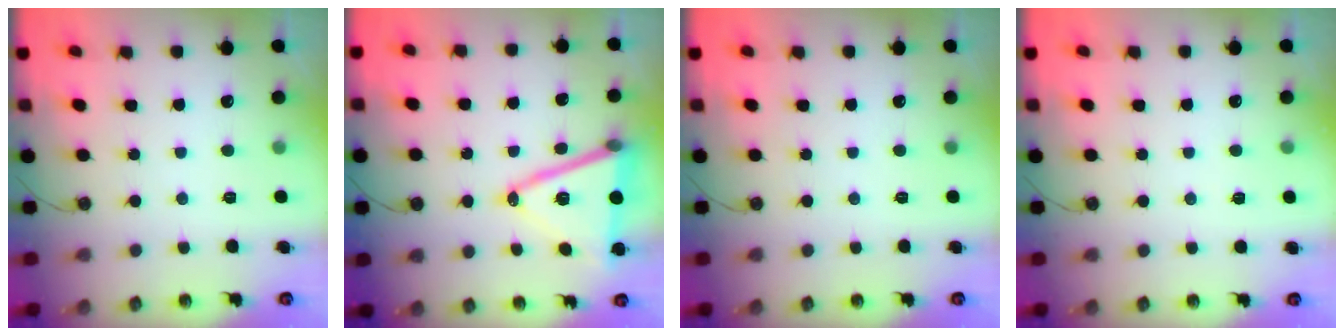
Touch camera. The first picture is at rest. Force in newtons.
{"total": 16.7, "press": 16.2, "slide": 3.9}
{"total": 0.0}
{"total": 2.8, "press": 2.2, "slide": 1.6}